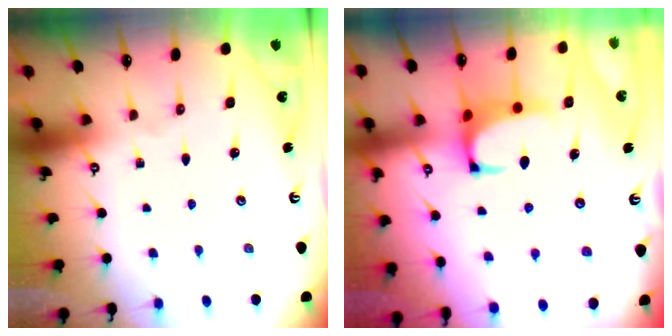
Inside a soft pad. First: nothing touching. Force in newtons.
{"total": 1.5, "press": 1.2, "slide": 0.8}